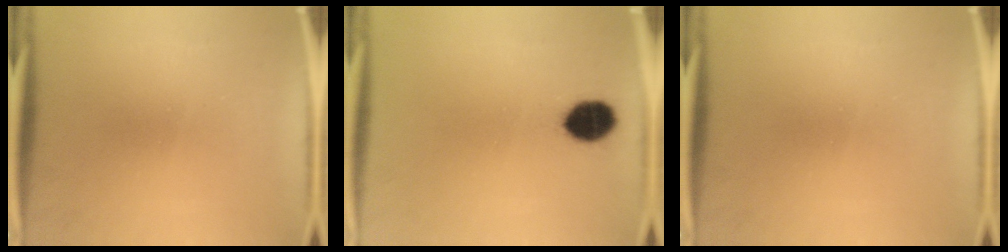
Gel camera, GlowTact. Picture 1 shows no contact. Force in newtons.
{"total": 7.4}
{"total": 0.0}